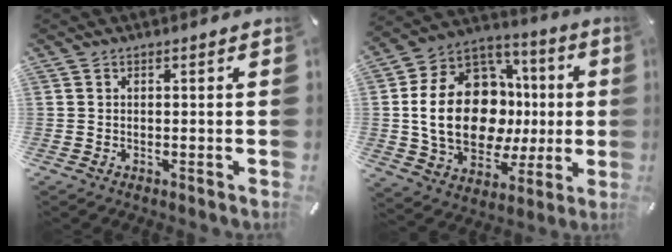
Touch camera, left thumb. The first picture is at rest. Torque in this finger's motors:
{"motor_torque": [1.78, 3.23, 1.59, -1.18, 0.81]}